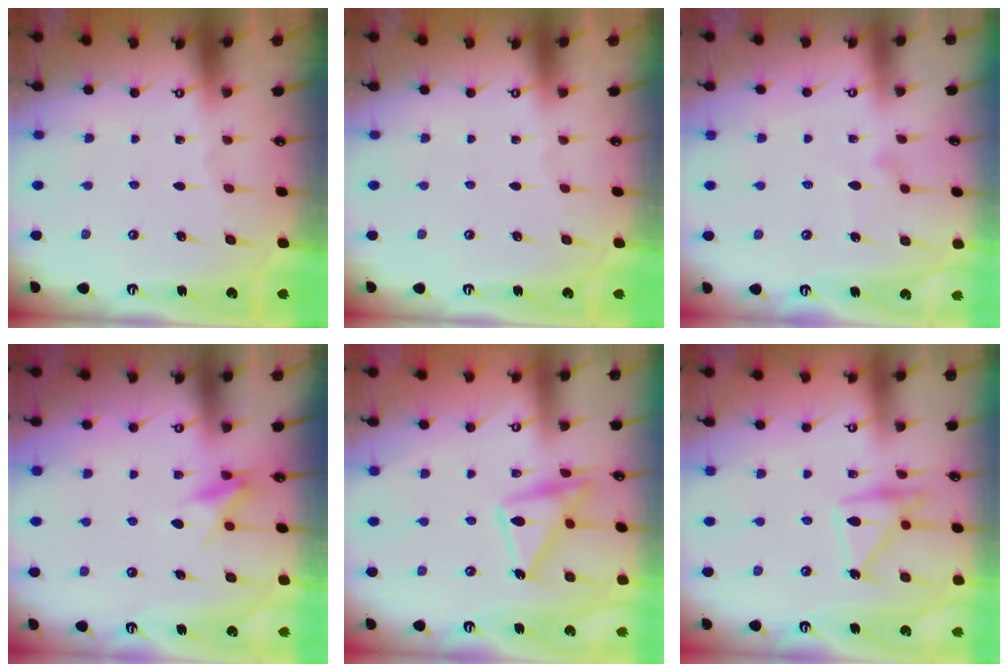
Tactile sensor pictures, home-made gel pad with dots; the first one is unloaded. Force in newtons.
{"total": 0.0}
{"total": 8.6, "press": 8.6, "slide": 0.5}
{"total": 7.4, "press": 7.3, "slide": 1.1}
{"total": 15.2, "press": 15.2, "slide": 0.9}
{"total": 16.4, "press": 16.4, "slide": 1.1}